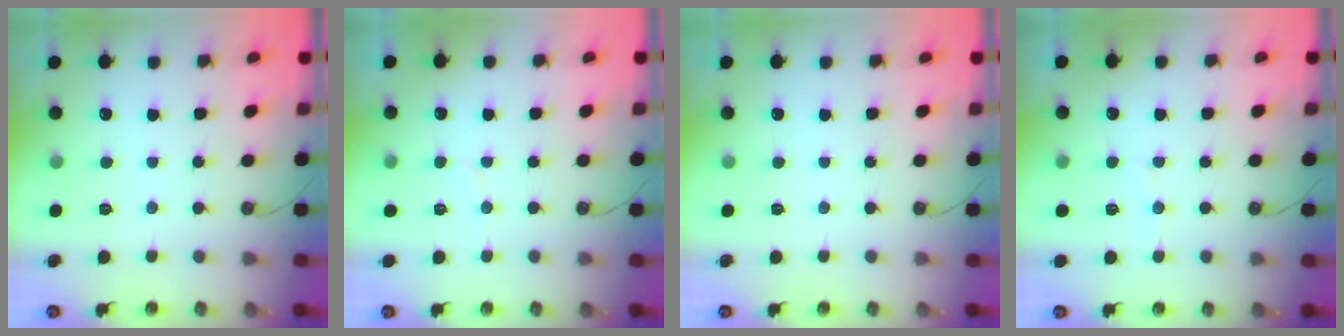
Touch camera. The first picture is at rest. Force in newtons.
{"total": 4.0, "press": 4.0, "slide": 0.5}
{"total": 0.0}
{"total": 3.4, "press": 3.2, "slide": 1.2}